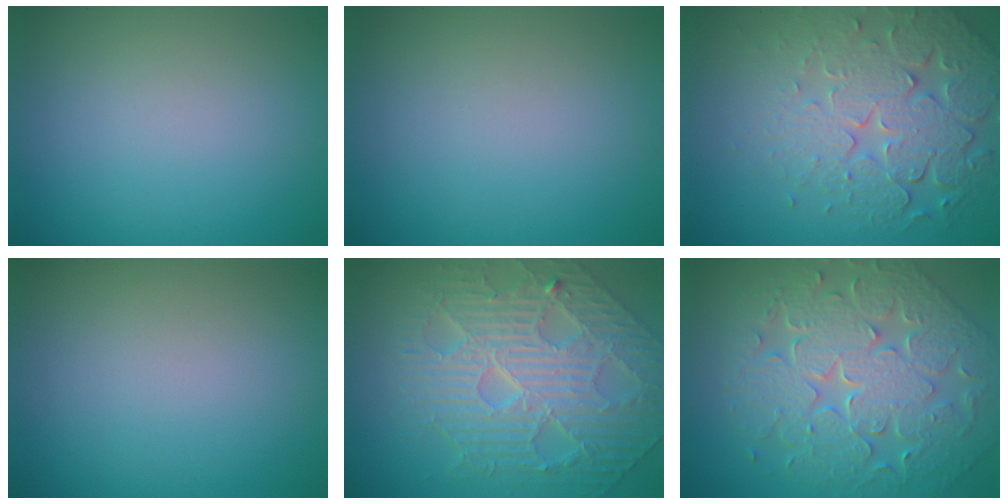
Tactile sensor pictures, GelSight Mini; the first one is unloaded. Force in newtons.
{"total": 0.0}
{"total": 7.1, "press": 5.2, "slide": 4.8}
{"total": 0.0}
{"total": 6.8, "press": 5.8, "slide": 3.5}
{"total": 9.2, "press": 6.8, "slide": 6.2}